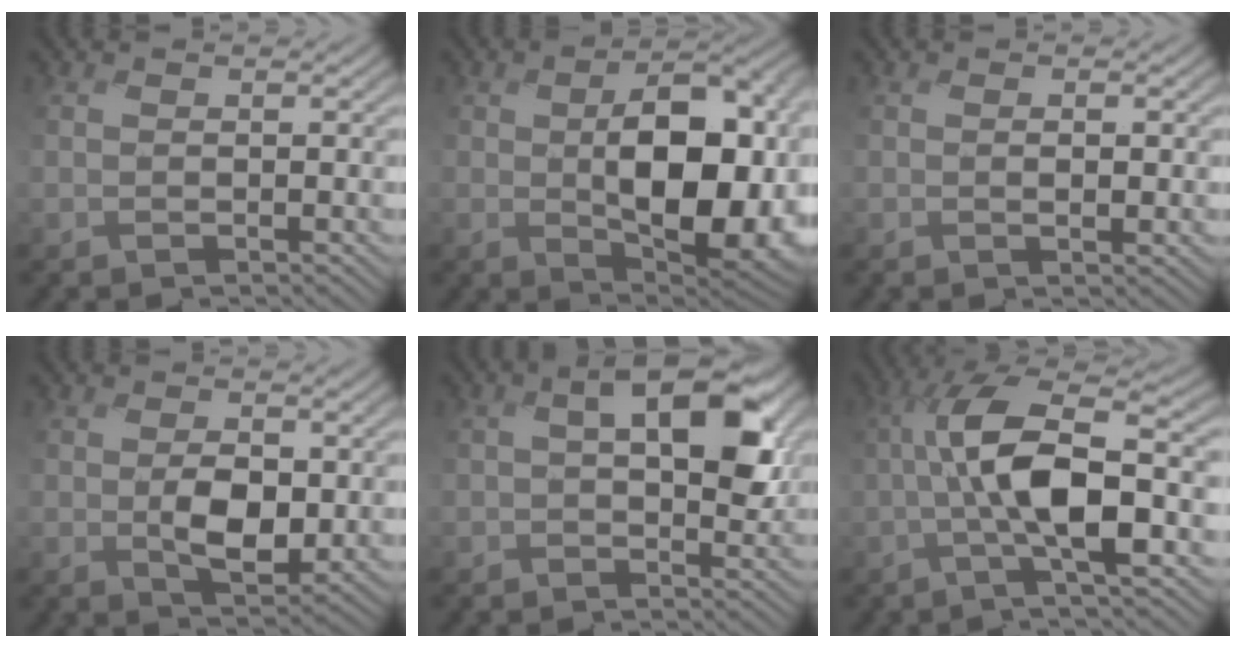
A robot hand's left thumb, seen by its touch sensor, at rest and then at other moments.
{"total": 13.1, "force": [-0.6, 7.1, 11.0], "torque": [-0.165, -0.016, 0.005]}
{"total": 1.2, "force": [-0.1, 0.2, 1.2], "torque": [-0.019, -0.002, -0.002]}
{"total": 5.0, "force": [-0.3, 2.8, 4.1], "torque": [-0.077, -0.012, -0.001]}
{"total": 9.4, "force": [2.0, 4.9, 7.7], "torque": [-0.128, 0.001, 0.028]}
{"total": 10.2, "force": [-1.1, 2.6, 9.8], "torque": [-0.184, 0.015, -0.033]}